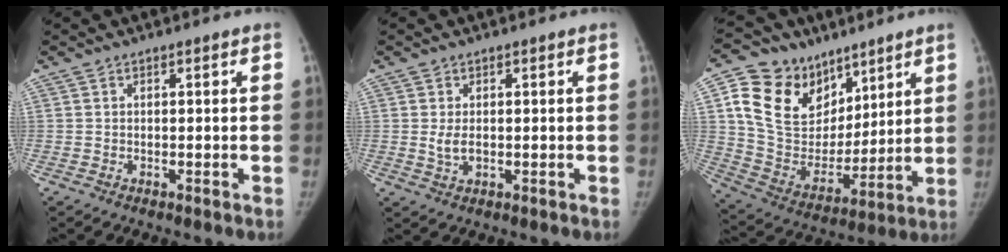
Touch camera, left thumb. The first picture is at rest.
{"total": 2.8, "force": [0.1, 1.6, 2.2], "torque": [-0.045, -0.007, 0.005]}
{"total": 21.0, "force": [10.8, 14.8, 10.3], "torque": [-0.152, -0.032, 0.208]}